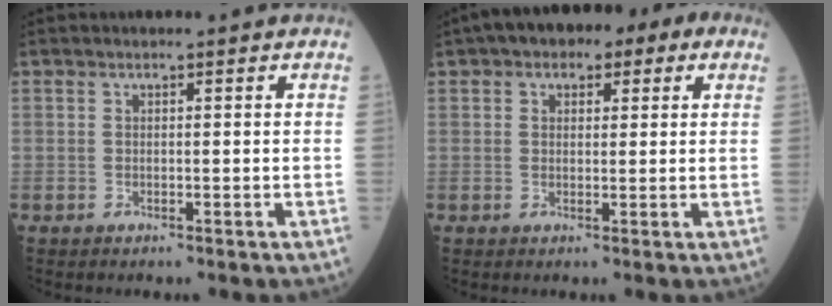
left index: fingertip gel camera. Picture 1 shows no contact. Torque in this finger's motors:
{"motor_torque": [1.07, -1.07, 0.34, 0.14]}